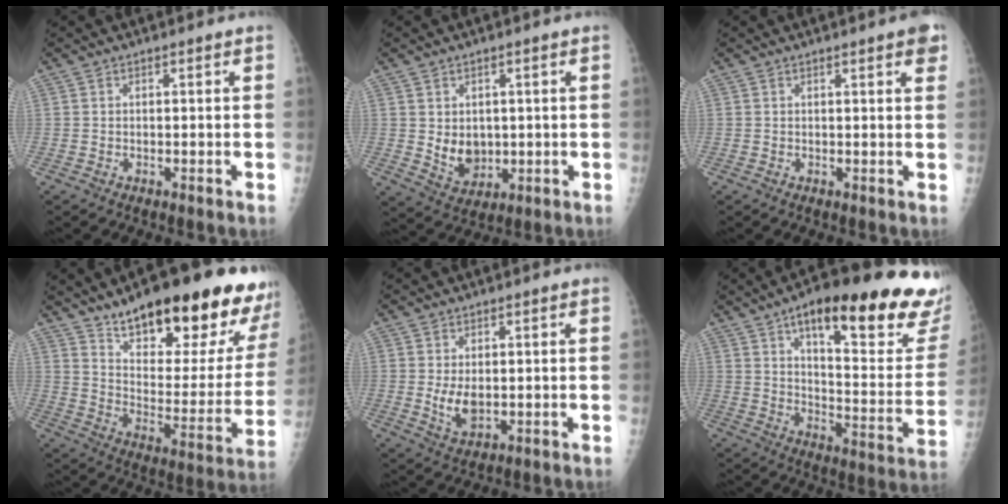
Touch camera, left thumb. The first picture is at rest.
{"total": 6.1, "force": [0.3, 4.8, 3.7], "torque": [-0.034, -0.013, 0.024]}
{"total": 3.3, "force": [1.8, 0.6, 2.7], "torque": [-0.026, -0.003, 0.018]}
{"total": 28.3, "force": [19.3, 8.6, 18.7], "torque": [-0.229, -0.078, 0.286]}
{"total": 4.6, "force": [0.1, 2.7, 3.7], "torque": [-0.063, -0.012, 0.009]}
{"total": 30.0, "force": [17.6, 8.1, 23.0], "torque": [-0.263, -0.056, 0.250]}